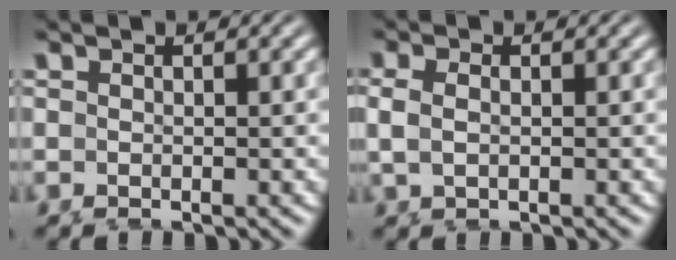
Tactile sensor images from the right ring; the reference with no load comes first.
{"total": 2.0, "force": [0.6, 1.1, 1.5], "torque": [-0.038, 0.001, 0.013]}